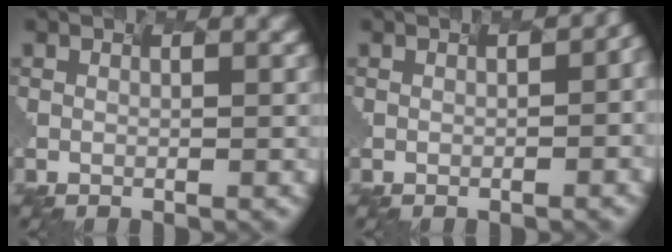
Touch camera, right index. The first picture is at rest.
{"total": 4.9, "force": [0.7, 2.2, 4.3], "torque": [-0.022, 0.038, 0.028]}